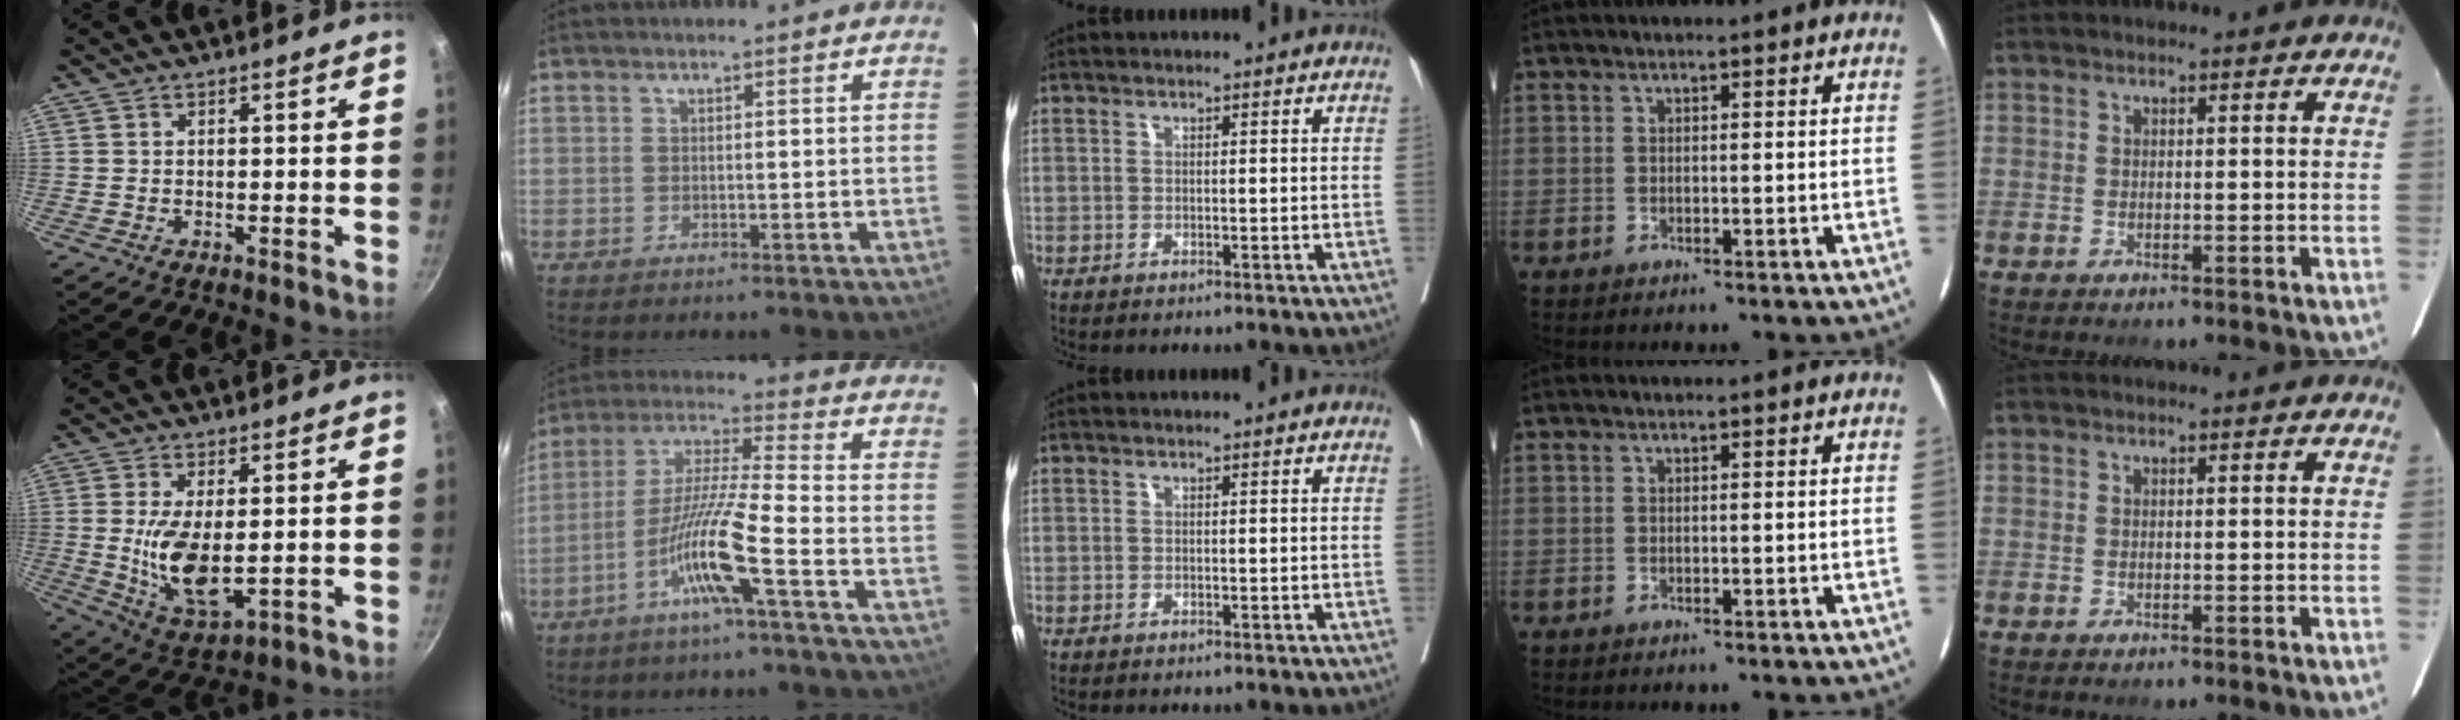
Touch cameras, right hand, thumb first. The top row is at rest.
{"thumb": {"total": 10.8, "force": [-0.2, 4.9, 9.6], "torque": [-0.175, -0.024, 0.010]}, "index": {"total": 11.5, "force": [-5.4, -1.0, 10.1], "torque": [-0.200, -0.002, -0.107]}}